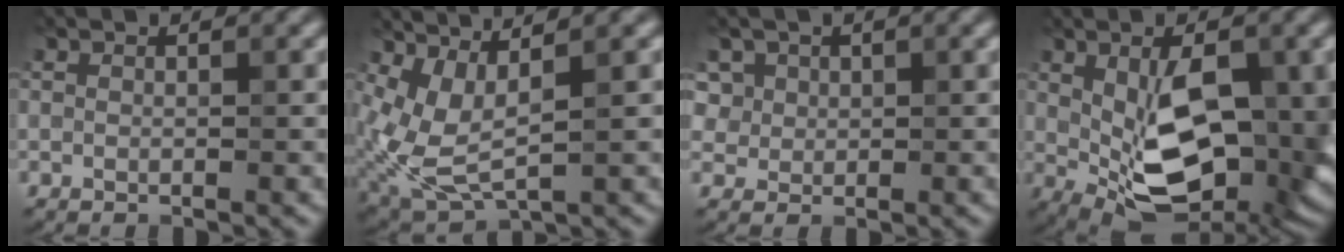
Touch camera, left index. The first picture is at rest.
{"total": 4.8, "force": [0.7, 1.9, 4.4], "torque": [-0.119, -0.006, 0.020]}
{"total": 2.7, "force": [1.4, 2.4, 0.0], "torque": [-0.012, -0.002, 0.029]}
{"total": 9.6, "force": [-0.2, 4.4, 8.5], "torque": [-0.140, -0.025, 0.011]}